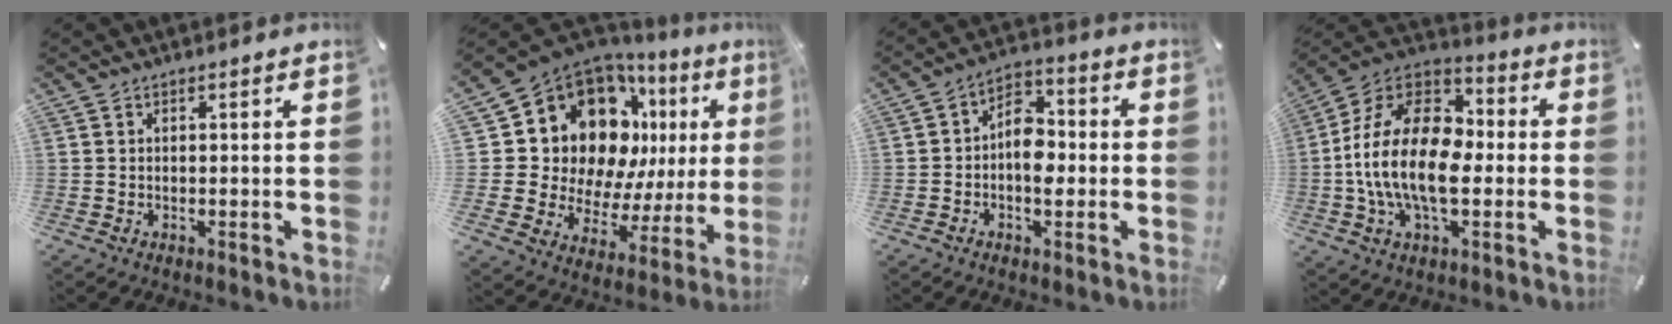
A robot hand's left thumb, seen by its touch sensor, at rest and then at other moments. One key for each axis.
{"total": 19.6, "fx": 10.7, "fy": 13.0, "fz": 10.2, "tx": -0.155, "ty": -0.101, "tz": 0.207}
{"total": 7.7, "fx": -1.9, "fy": 5.2, "fz": 5.4, "tx": -0.075, "ty": 0.012, "tz": -0.037}
{"total": 19.7, "fx": -3.6, "fy": 11.8, "fz": 15.5, "tx": -0.331, "ty": 0.015, "tz": -0.064}